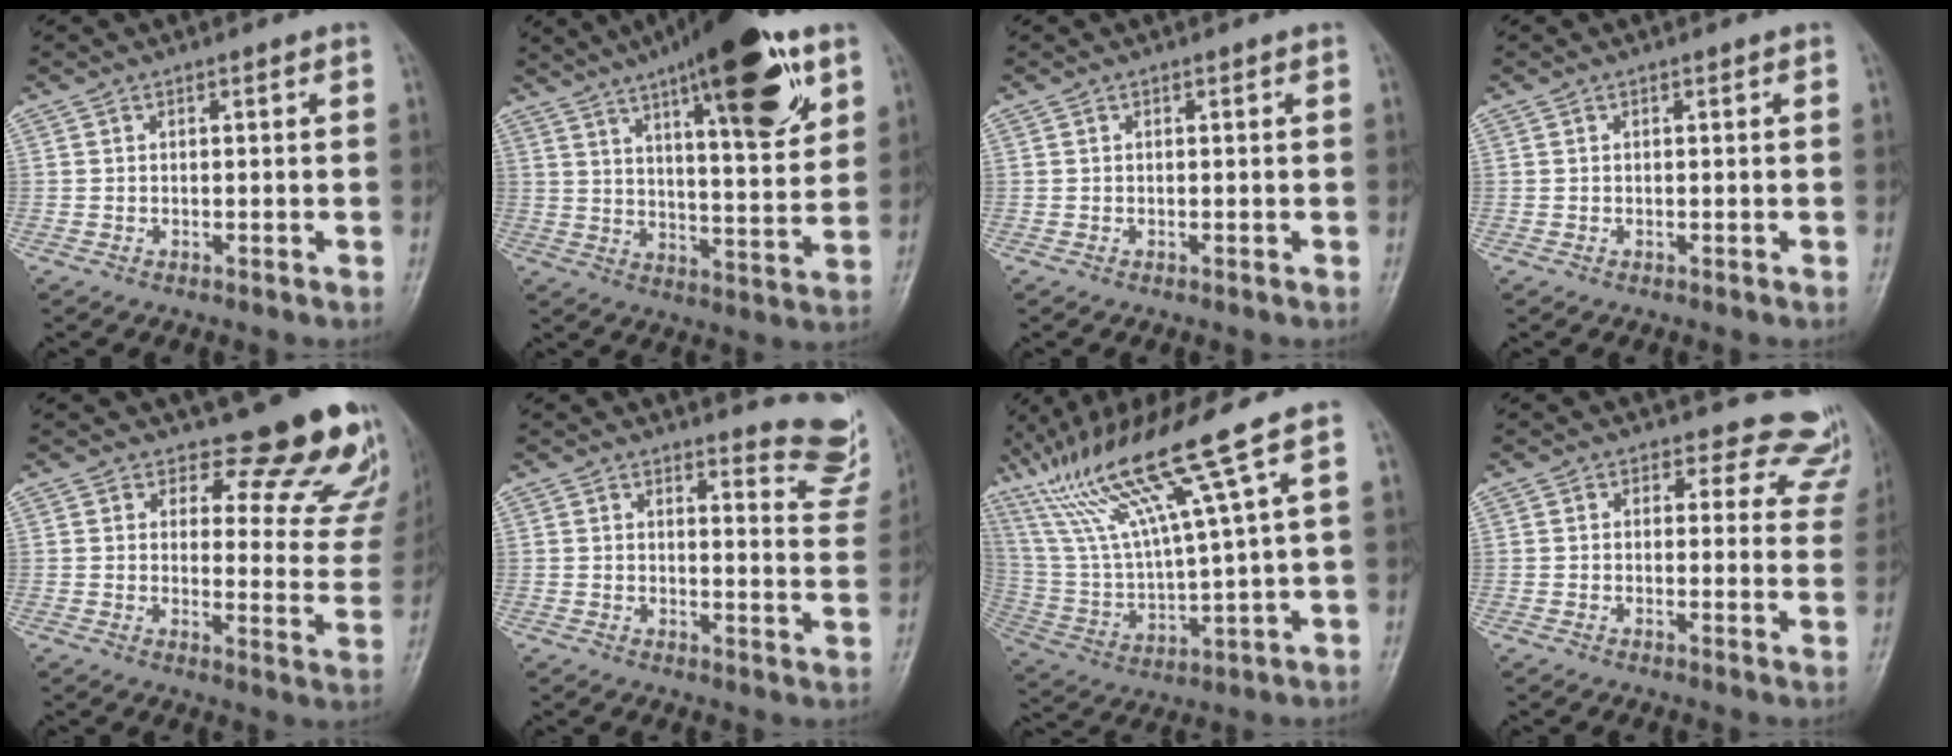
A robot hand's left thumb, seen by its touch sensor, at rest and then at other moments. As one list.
[{"total": 22.5, "force": [11.8, 6.2, 18.1], "torque": [-0.251, -0.033, 0.178]}, {"total": 0.0}, {"total": 0.0}, {"total": 16.4, "force": [14.9, 5.6, 4.0], "torque": [0.016, -0.139, 0.153]}, {"total": 10.8, "force": [10.1, 2.6, 2.8], "torque": [0.000, -0.101, 0.091]}, {"total": 18.6, "force": [11.1, 0.4, 14.9], "torque": [-0.288, -0.038, 0.208]}, {"total": 10.7, "force": [9.4, 5.0, 0.4], "torque": [0.057, -0.054, 0.070]}]